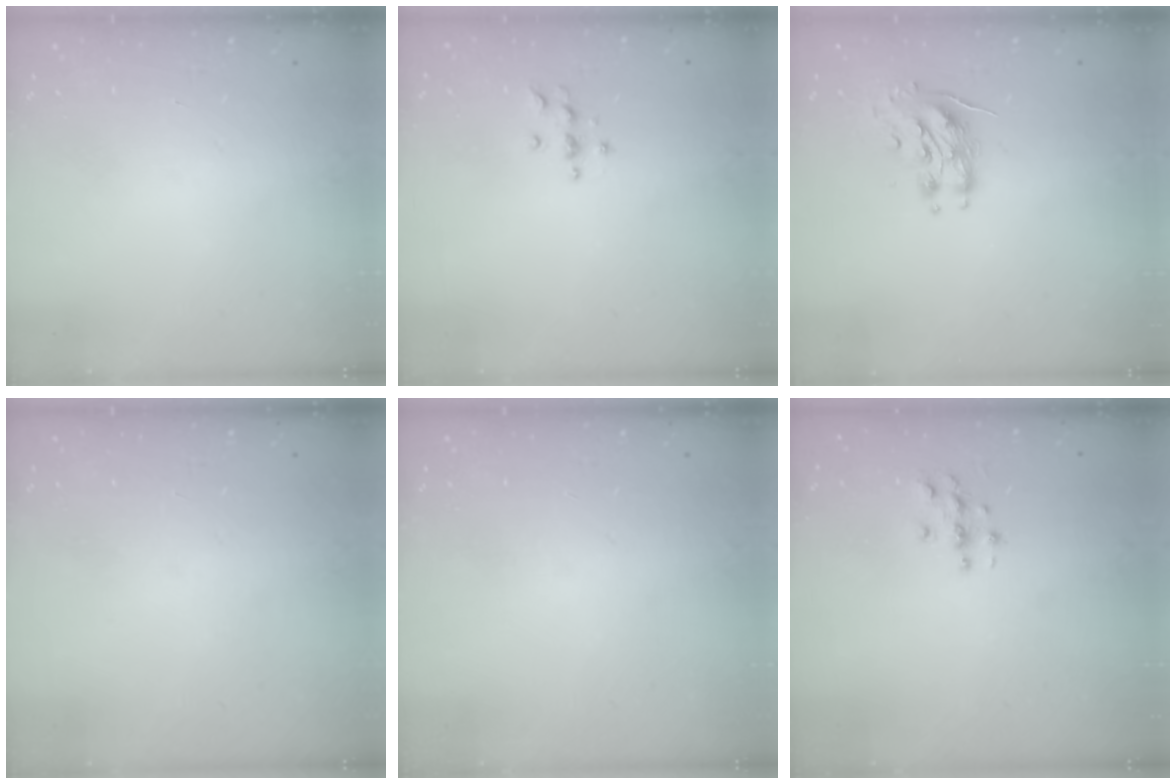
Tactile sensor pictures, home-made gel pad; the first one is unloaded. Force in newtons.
{"total": 4.0, "press": 4.0, "slide": 0.5}
{"total": 8.6, "press": 8.6, "slide": 0.3}
{"total": 0.0}
{"total": 0.0}
{"total": 2.8, "press": 2.8, "slide": 0.3}